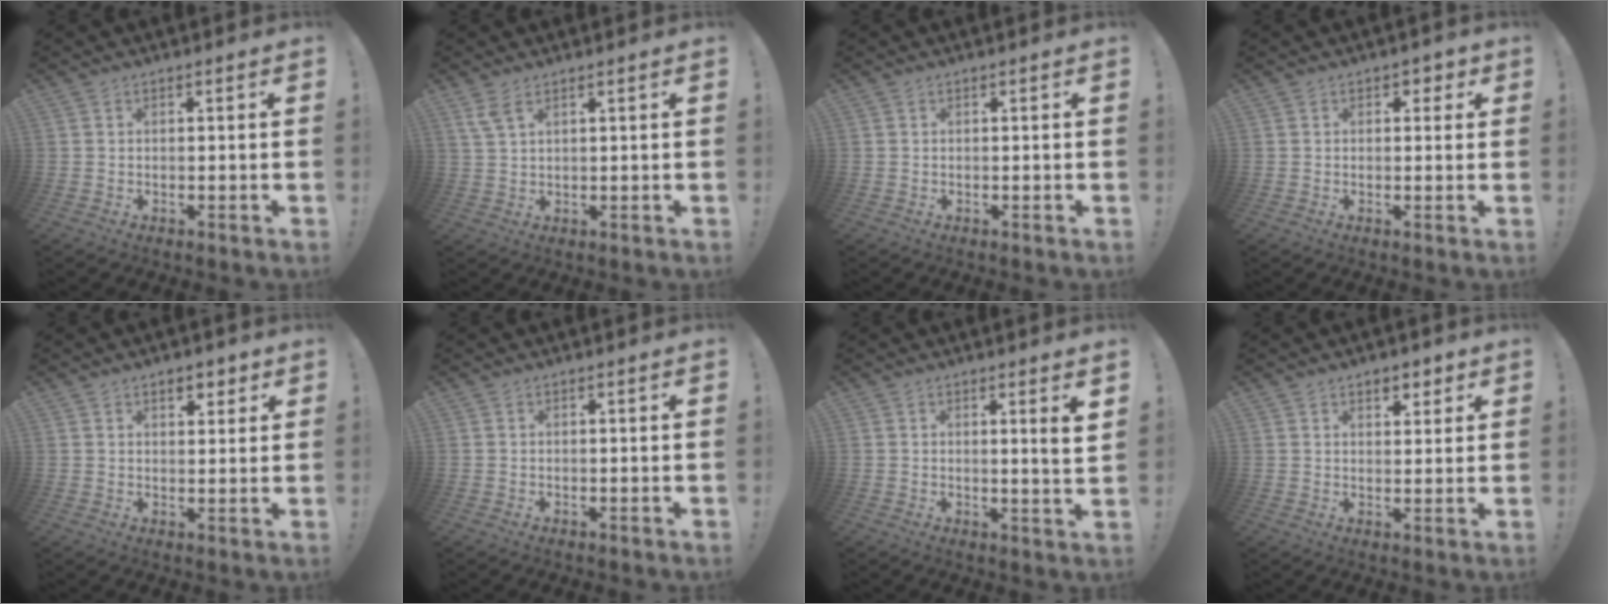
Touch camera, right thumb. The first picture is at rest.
{"total": 4.4, "force": [2.7, 1.6, 3.0], "torque": [-0.070, -0.002, 0.054]}
{"total": 0.0}
{"total": 2.2, "force": [0.7, 1.9, 0.9], "torque": [0.009, -0.005, 0.006]}
{"total": 4.3, "force": [2.7, 2.7, 2.0], "torque": [-0.020, -0.009, 0.046]}
{"total": 0.0}
{"total": 5.0, "force": [1.9, -0.5, 4.6], "torque": [-0.055, -0.021, 0.024]}
{"total": 4.1, "force": [2.7, 2.7, 1.4], "torque": [-0.001, -0.016, 0.045]}